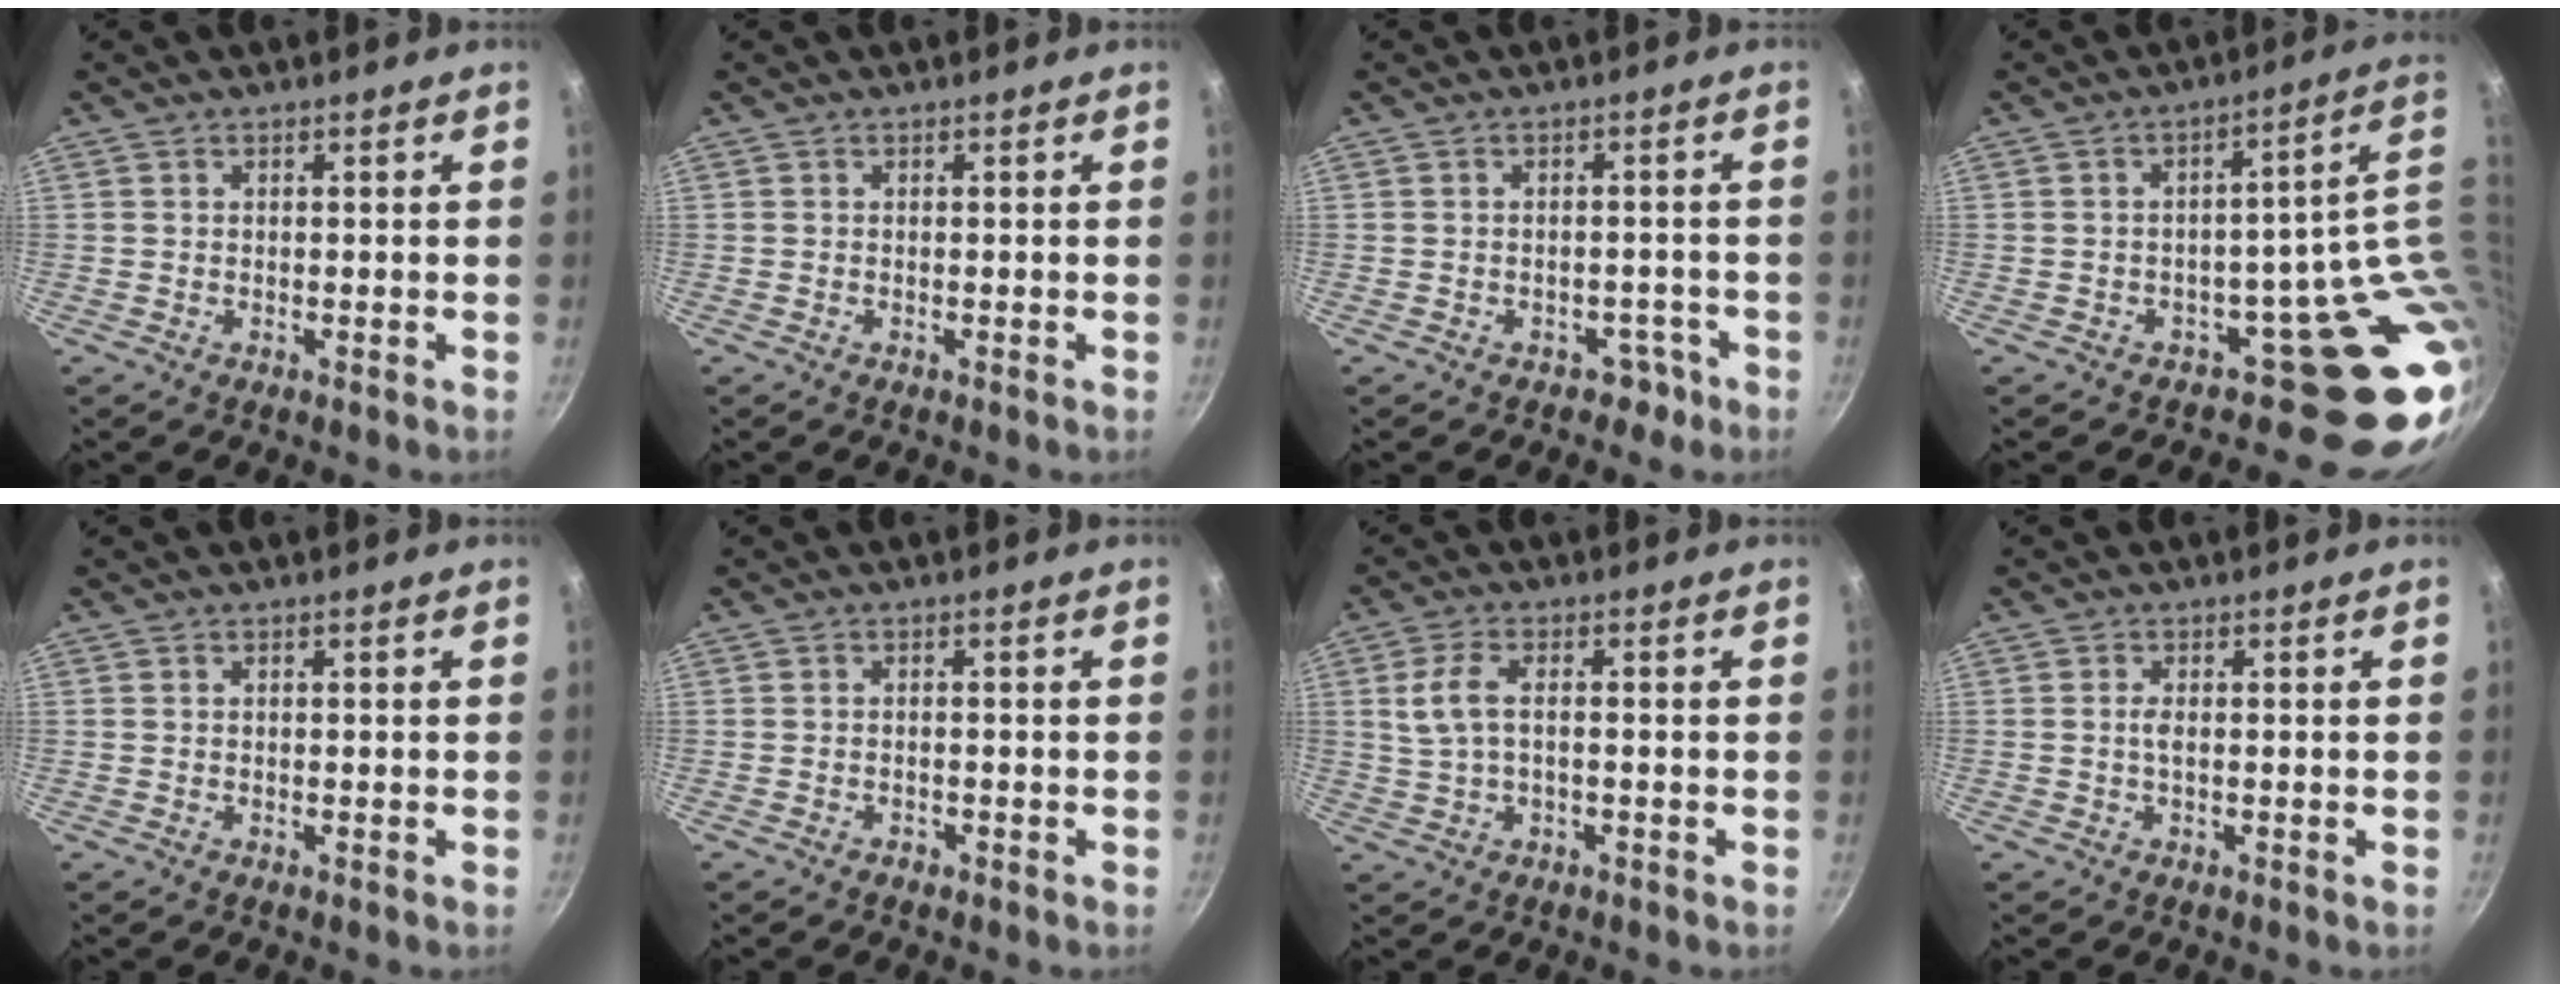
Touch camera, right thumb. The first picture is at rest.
{"total": 0.0}
{"total": 3.3, "force": [-2.0, 2.4, 0.8], "torque": [0.021, 0.036, -0.010]}
{"total": 10.3, "force": [2.6, 6.7, 7.4], "torque": [-0.030, -0.005, 0.040]}
{"total": 0.0}
{"total": 0.9, "force": [-0.7, 0.5, 0.3], "torque": [-0.009, 0.008, -0.011]}
{"total": 6.0, "force": [0.0, 2.8, 5.3], "torque": [-0.117, 0.013, -0.001]}
{"total": 1.5, "force": [0.0, 0.5, 1.4], "torque": [-0.029, 0.001, -0.002]}